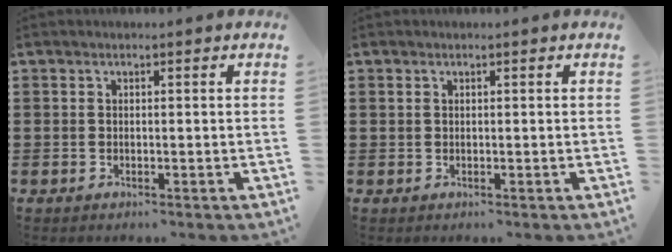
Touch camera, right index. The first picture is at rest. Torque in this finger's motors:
{"motor_torque": [-0.82, 1.01, 0.00, -0.01]}